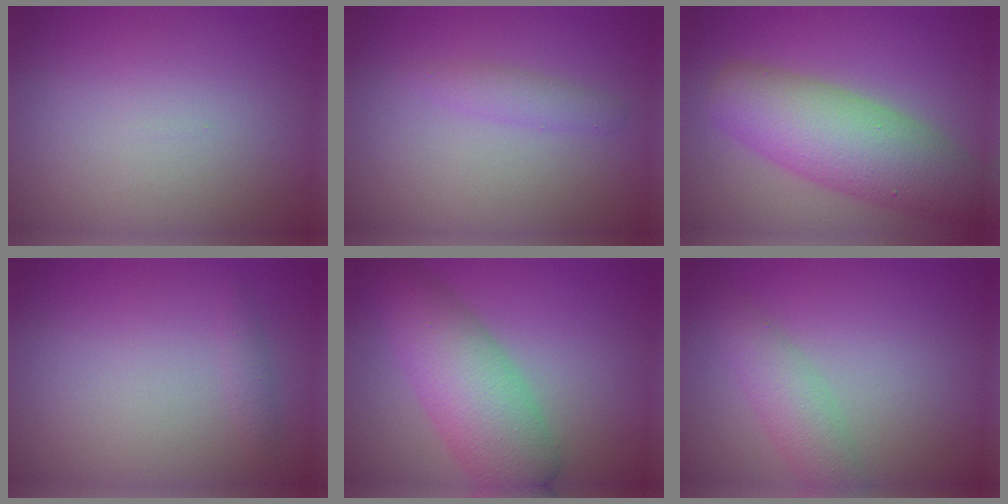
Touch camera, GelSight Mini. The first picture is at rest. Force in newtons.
{"total": 1.4, "press": 1.4, "slide": 0.0}
{"total": 8.0, "press": 8.0, "slide": 0.4}
{"total": 0.8, "press": 0.8, "slide": 0.1}
{"total": 7.3, "press": 7.3, "slide": 0.3}
{"total": 3.0, "press": 3.0, "slide": 0.1}